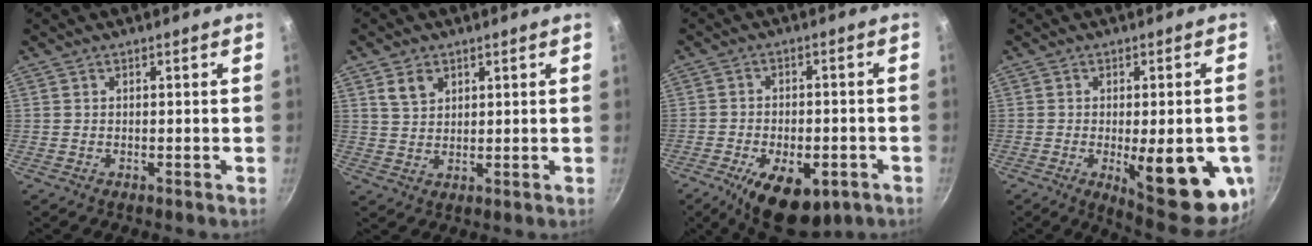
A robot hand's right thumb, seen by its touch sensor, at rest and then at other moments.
{"total": 4.2, "force": [2.3, 2.9, 2.1], "torque": [-0.027, -0.012, 0.048]}
{"total": 13.3, "force": [-6.6, 6.6, 9.5], "torque": [-0.141, 0.011, -0.089]}
{"total": 17.9, "force": [-4.8, 6.2, 16.0], "torque": [-0.163, -0.009, -0.038]}